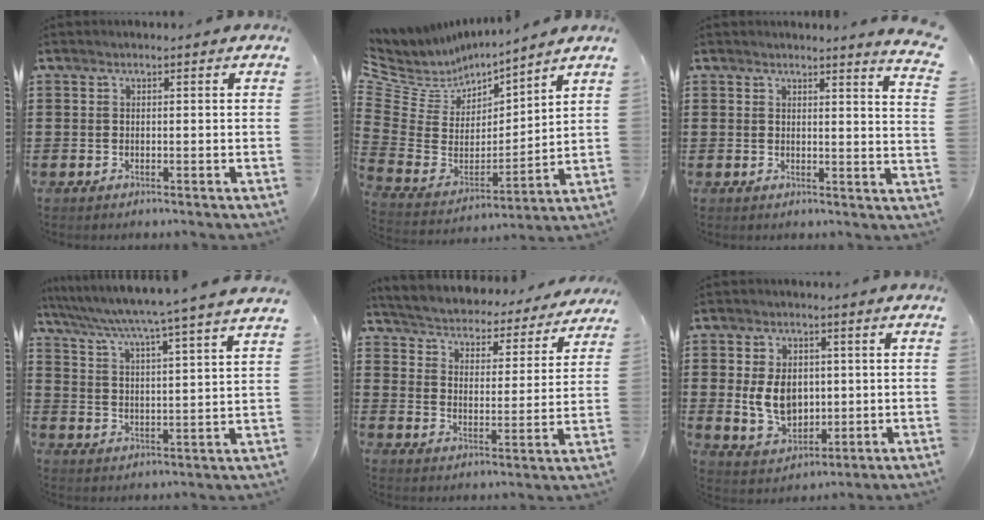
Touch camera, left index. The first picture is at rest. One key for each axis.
{"total": 5.9, "fx": 4.8, "fy": 3.5, "fz": 0.6, "tx": -0.059, "ty": -0.039, "tz": 0.083}
{"total": 2.9, "fx": 2.7, "fy": -0.8, "fz": 0.8, "tx": -0.016, "ty": -0.016, "tz": 0.045}
{"total": 4.9, "fx": 4.2, "fy": -1.6, "fz": 1.9, "tx": -0.058, "ty": -0.046, "tz": 0.062}
{"total": 3.6, "fx": 3.6, "fy": 0.1, "fz": 0.1, "tx": -0.026, "ty": -0.036, "tz": 0.053}
{"total": 7.5, "fx": 0.4, "fy": 5.6, "fz": 5.0, "tx": -0.102, "ty": 0.005, "tz": 0.005}